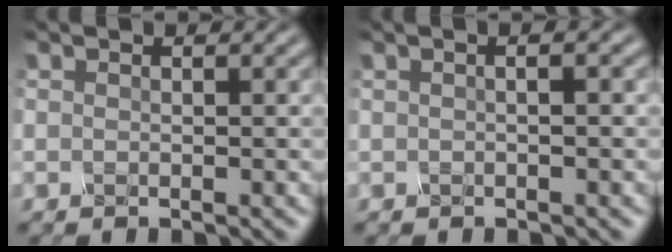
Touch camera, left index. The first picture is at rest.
{"total": 2.1, "force": [0.6, 0.8, 1.8], "torque": [-0.016, 0.002, -0.007]}